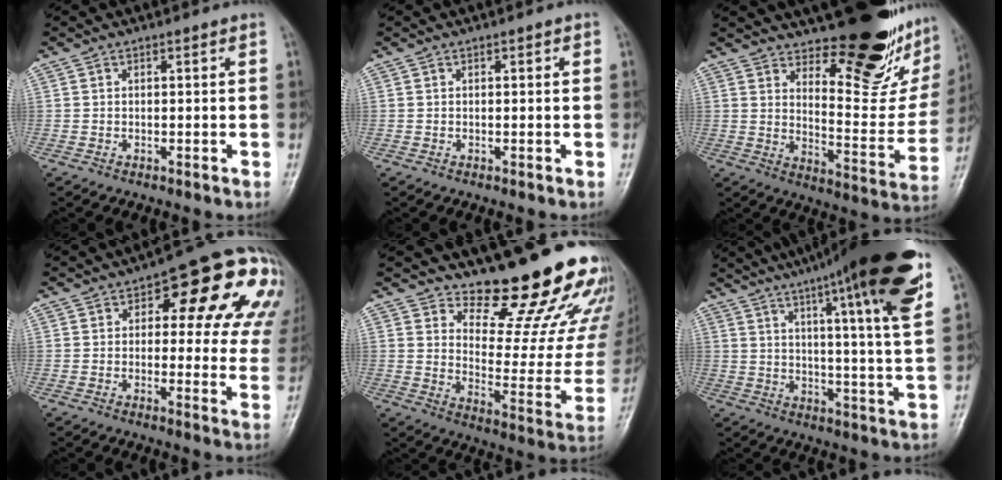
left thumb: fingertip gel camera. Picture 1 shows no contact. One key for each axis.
{"total": 0.7, "fx": 0.2, "fy": 0.3, "fz": 0.6, "tx": -0.005, "ty": 0.002, "tz": 0.003}
{"total": 23.2, "fx": 16.6, "fy": 7.6, "fz": 14.3, "tx": -0.155, "ty": -0.127, "tz": 0.228}
{"total": 19.8, "fx": 6.7, "fy": 9.1, "fz": 16.2, "tx": -0.145, "ty": 0.009, "tz": 0.074}
{"total": 20.4, "fx": 17.3, "fy": 5.9, "fz": 9.0, "tx": -0.066, "ty": -0.167, "tz": 0.225}
{"total": 24.7, "fx": 14.7, "fy": 2.6, "fz": 19.6, "tx": -0.278, "ty": -0.038, "tz": 0.200}